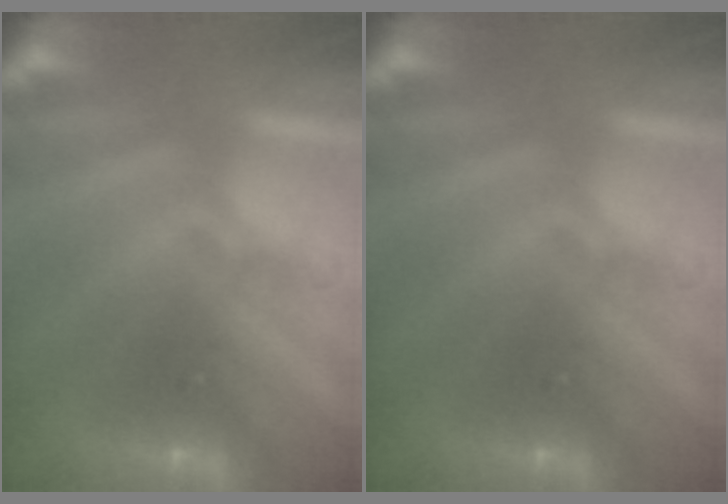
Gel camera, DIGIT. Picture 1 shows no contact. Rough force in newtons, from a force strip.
{"total": 0.0}